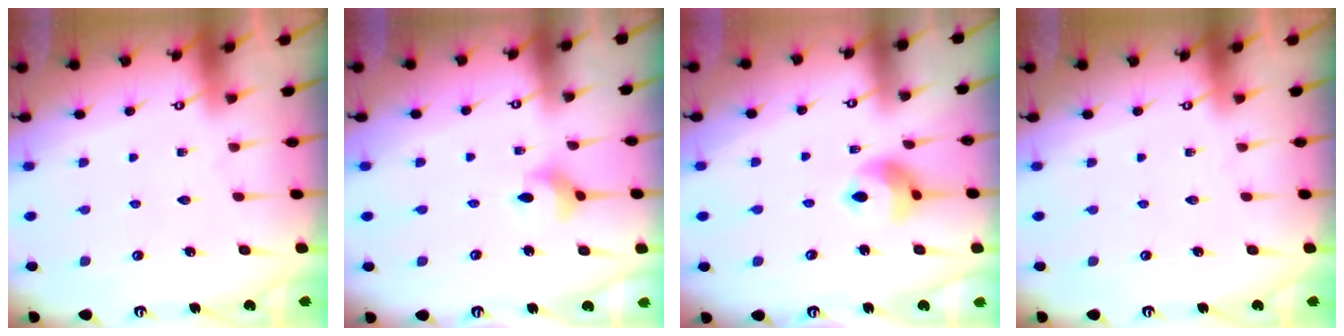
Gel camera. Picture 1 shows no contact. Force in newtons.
{"total": 4.3, "press": 4.3, "slide": 0.6}
{"total": 8.9, "press": 8.8, "slide": 1.1}
{"total": 0.0}